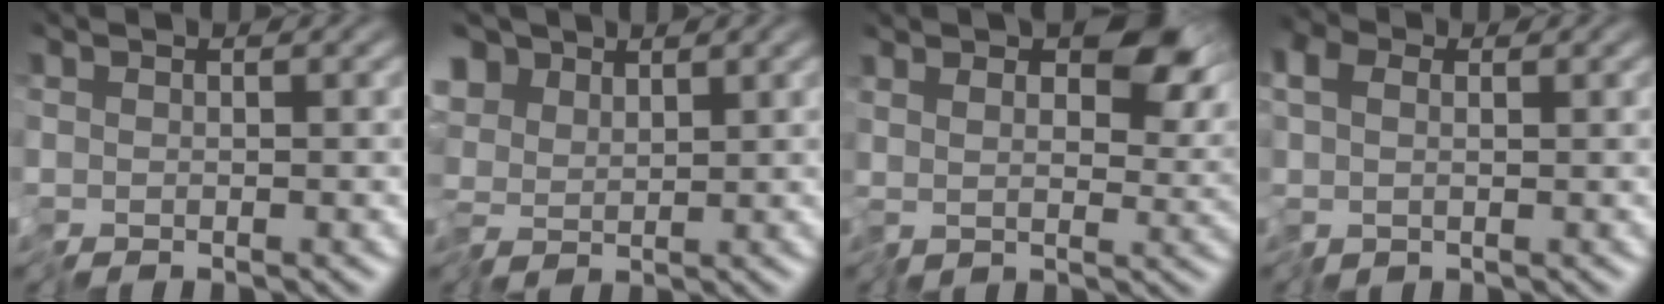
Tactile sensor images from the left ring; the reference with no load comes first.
{"total": 3.3, "force": [1.9, 2.1, 1.8], "torque": [-0.048, 0.014, 0.028]}
{"total": 6.4, "force": [2.9, 3.2, 4.7], "torque": [-0.079, 0.005, 0.050]}
{"total": 2.3, "force": [0.5, 1.6, 1.6], "torque": [-0.043, 0.006, 0.006]}